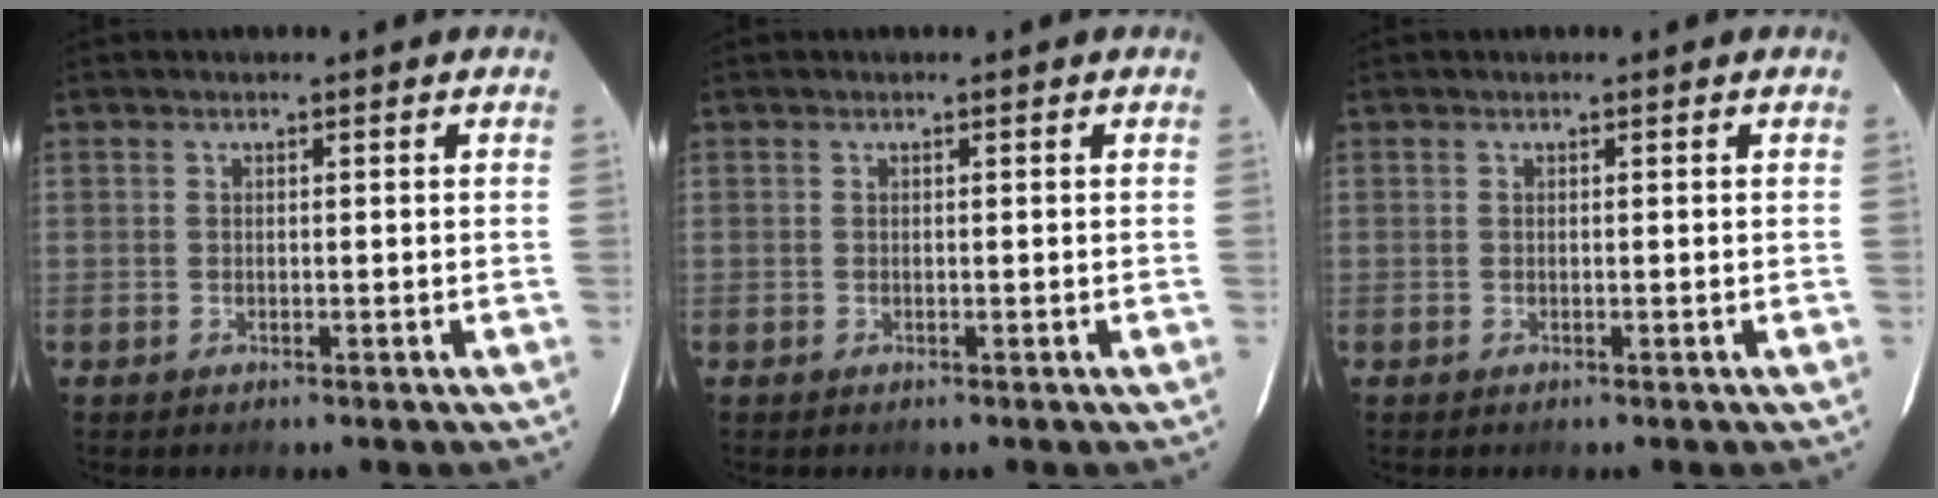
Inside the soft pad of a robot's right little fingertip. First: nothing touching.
{"total": 0.0}
{"total": 0.0}